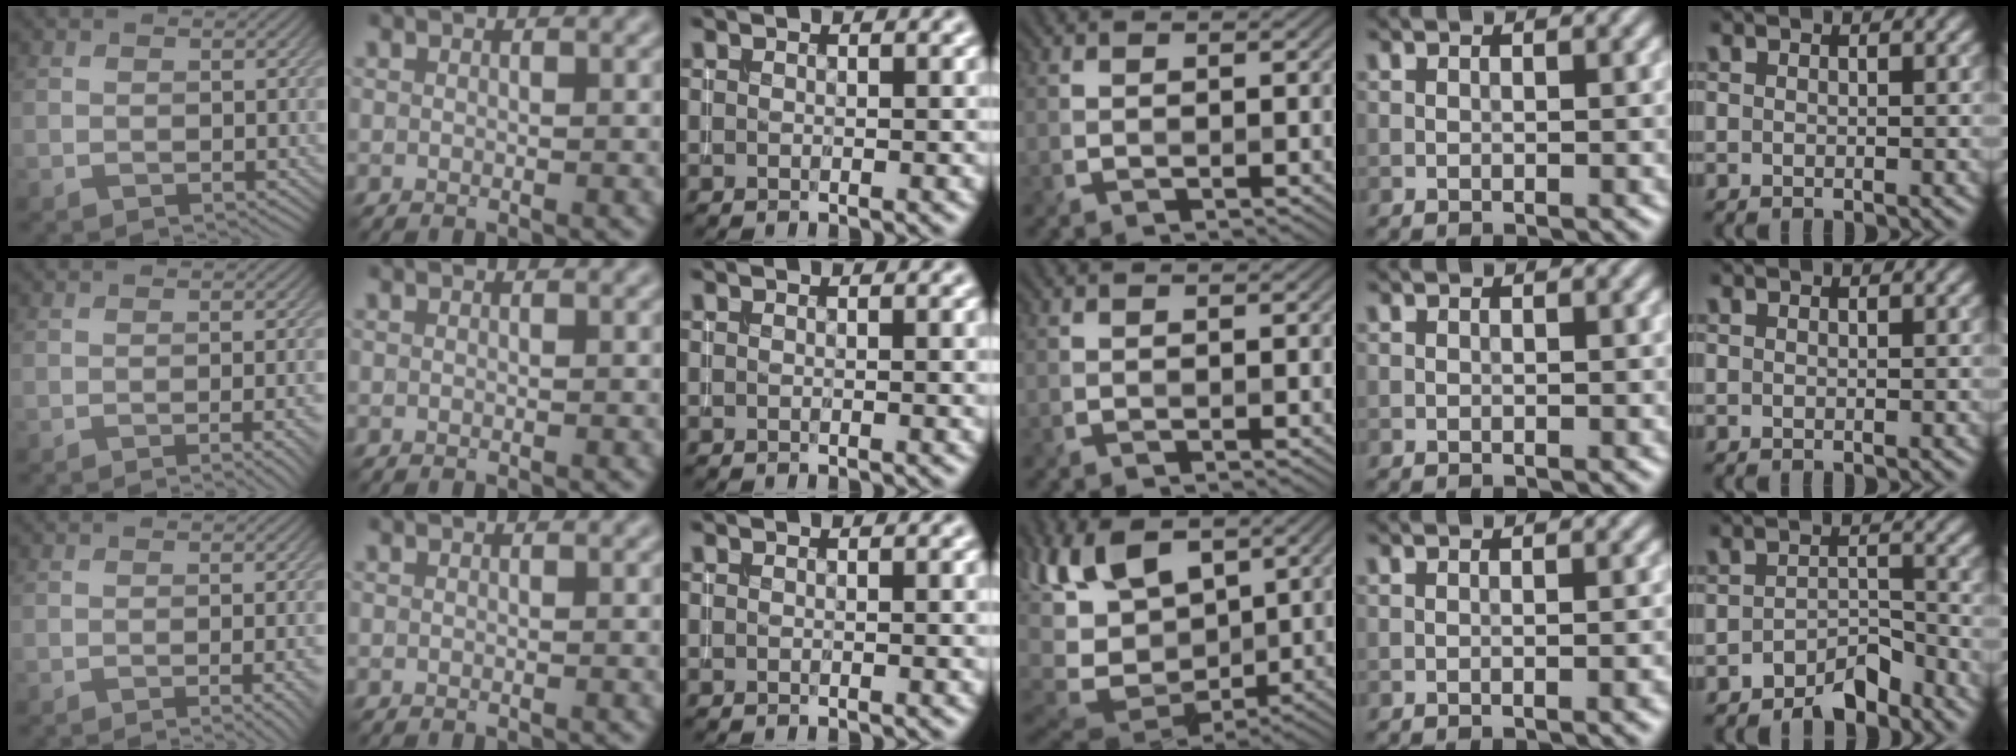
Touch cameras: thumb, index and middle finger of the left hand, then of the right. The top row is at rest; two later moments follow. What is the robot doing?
{"motion": "insert", "object": "backpack"}